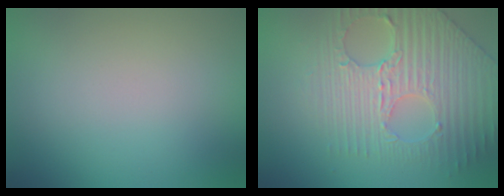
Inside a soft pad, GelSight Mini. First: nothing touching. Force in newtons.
{"total": 5.3, "press": 5.0, "slide": 1.9}